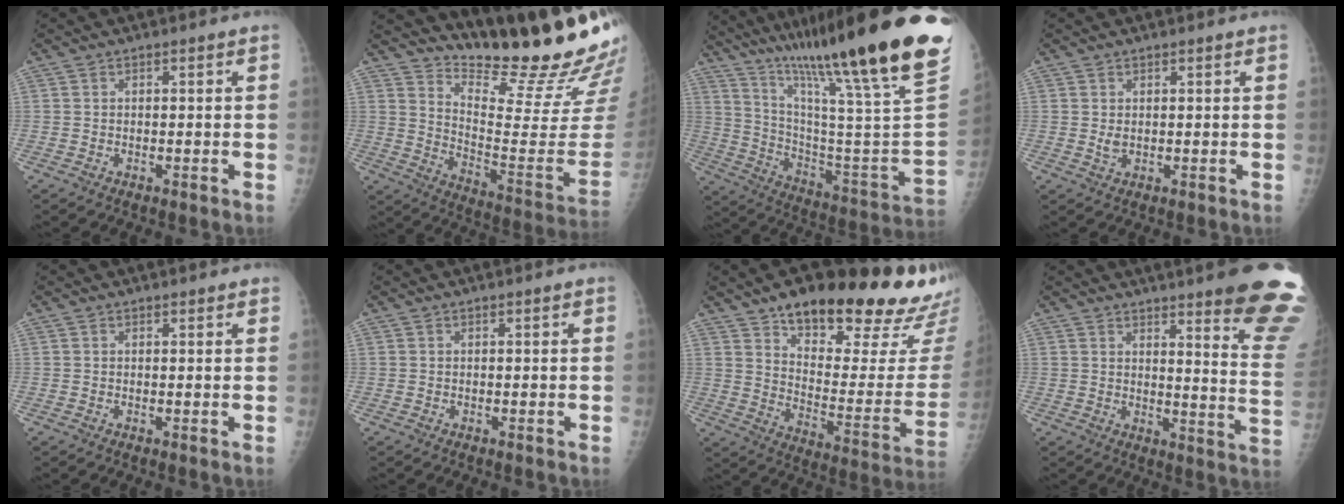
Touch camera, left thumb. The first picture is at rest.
{"total": 22.8, "force": [20.1, 2.7, 10.4], "torque": [-0.127, -0.182, 0.283]}
{"total": 37.2, "force": [26.8, 3.4, 25.5], "torque": [-0.327, -0.132, 0.402]}
{"total": 2.0, "force": [0.9, 0.9, 1.5], "torque": [-0.025, -0.008, 0.020]}
{"total": 1.0, "force": [0.9, 0.3, 0.3], "torque": [-0.003, -0.002, 0.012]}
{"total": 0.0}
{"total": 28.3, "force": [20.2, 9.1, 17.6], "torque": [-0.206, -0.088, 0.285]}
{"total": 17.3, "force": [12.9, 1.3, 11.4], "torque": [-0.113, -0.108, 0.150]}